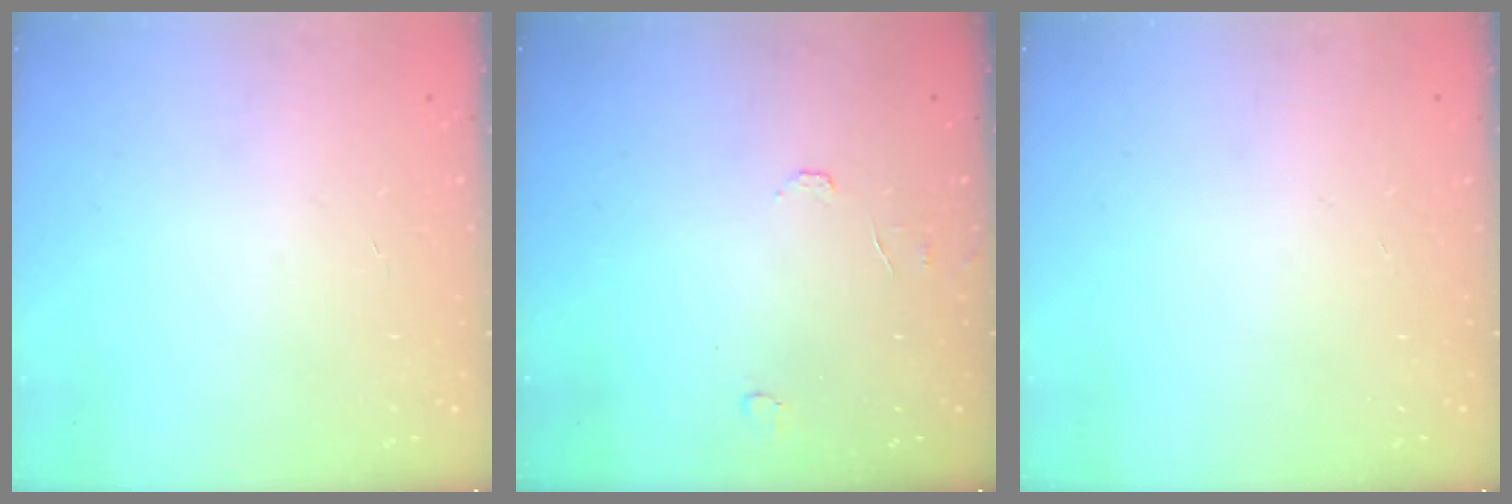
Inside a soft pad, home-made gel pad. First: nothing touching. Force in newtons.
{"total": 6.6, "press": 6.6, "slide": 0.5}
{"total": 0.0}